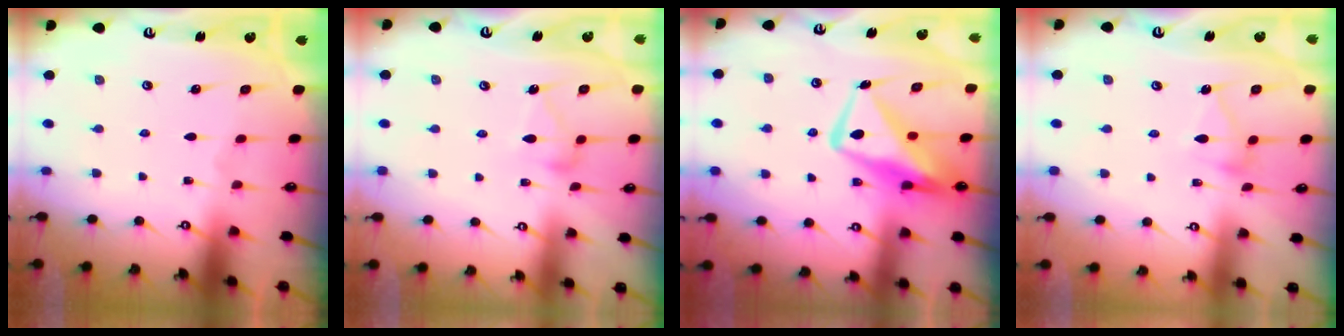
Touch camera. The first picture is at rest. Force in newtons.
{"total": 11.5, "press": 11.4, "slide": 0.5}
{"total": 14.0, "press": 13.9, "slide": 1.4}
{"total": 8.7, "press": 8.7, "slide": 0.5}